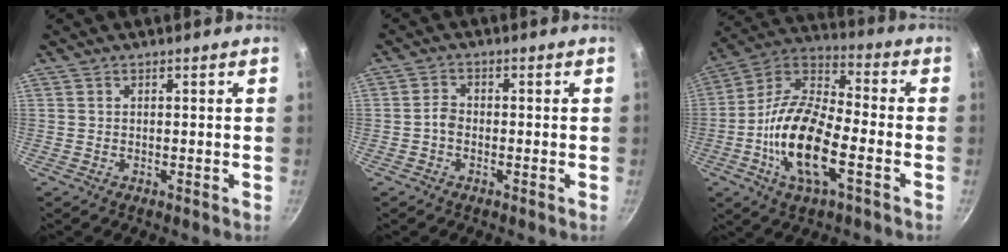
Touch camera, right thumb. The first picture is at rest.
{"total": 2.2, "force": [-0.9, 1.5, 1.3], "torque": [-0.026, 0.016, -0.023]}
{"total": 18.1, "force": [-5.5, 7.5, 15.5], "torque": [-0.290, 0.033, -0.124]}